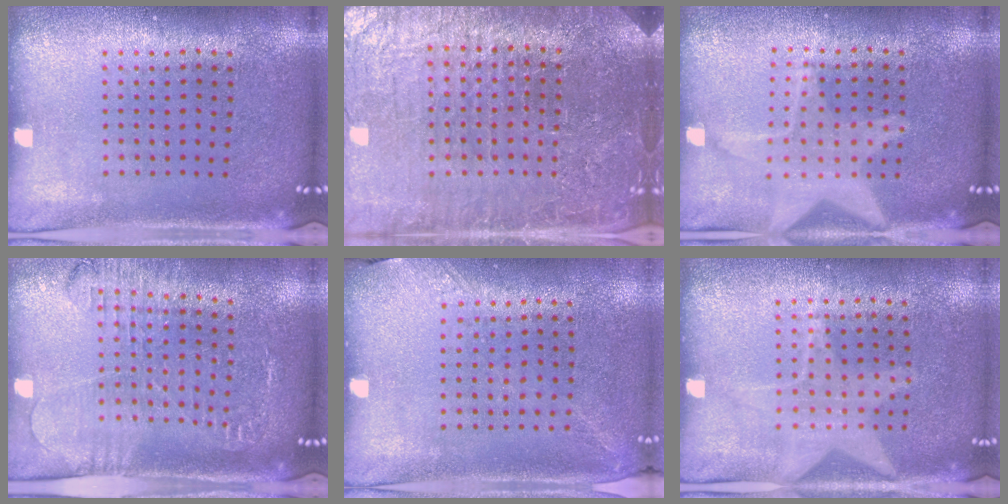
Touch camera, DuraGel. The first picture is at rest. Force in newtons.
{"total": 5.1, "press": 4.7, "slide": 2.0}
{"total": 1.9, "press": 1.9, "slide": 0.2}
{"total": 1.9, "press": 1.9, "slide": 0.1}
{"total": 1.3, "press": 1.0, "slide": 0.8}
{"total": 1.2, "press": 1.2, "slide": 0.2}